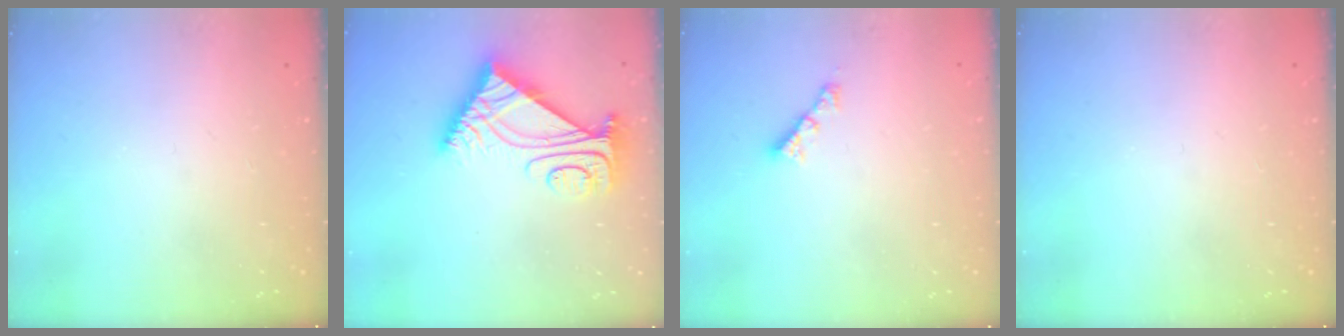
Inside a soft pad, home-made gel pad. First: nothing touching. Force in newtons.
{"total": 8.6, "press": 8.5, "slide": 1.0}
{"total": 2.4, "press": 2.4, "slide": 0.3}
{"total": 0.0}